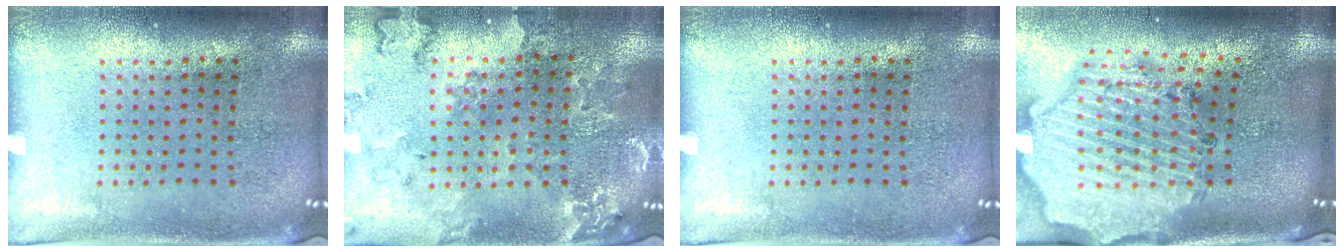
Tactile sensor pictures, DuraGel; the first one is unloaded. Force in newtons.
{"total": 0.7, "press": 0.7, "slide": 0.2}
{"total": 0.0}
{"total": 3.2, "press": 2.9, "slide": 1.4}